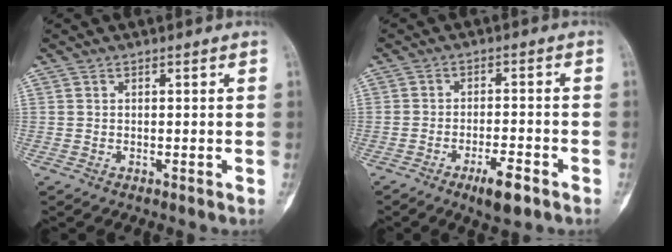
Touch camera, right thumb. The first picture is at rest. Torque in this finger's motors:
{"motor_torque": [0.90, 0.65, 0.27, -0.68, 0.25]}